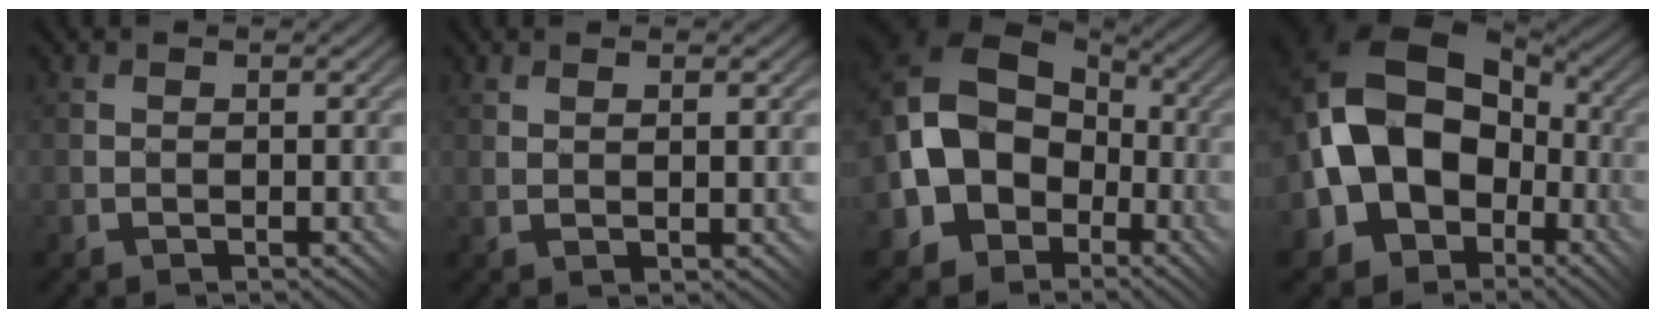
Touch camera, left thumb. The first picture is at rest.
{"total": 2.2, "force": [0.7, -0.1, 2.1], "torque": [-0.037, 0.006, 0.019]}
{"total": 13.5, "force": [-2.0, 11.2, 7.2], "torque": [-0.171, -0.011, -0.052]}
{"total": 14.5, "force": [-2.1, 11.2, 8.8], "torque": [-0.172, -0.006, -0.042]}